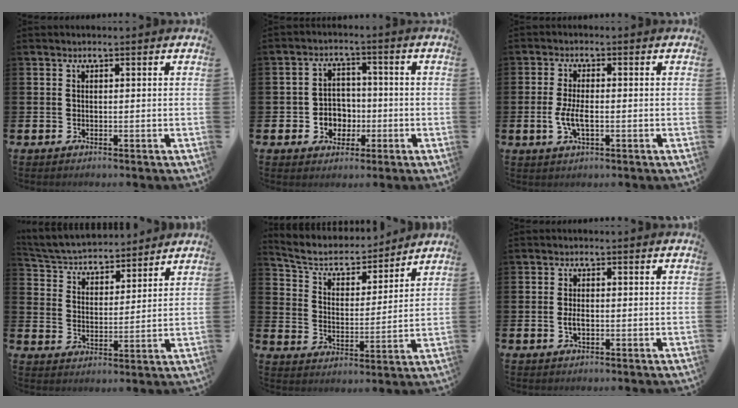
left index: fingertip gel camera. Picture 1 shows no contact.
{"total": 3.7, "force": [-0.7, 3.6, 0.5], "torque": [-0.022, 0.001, -0.021]}
{"total": 3.8, "force": [-0.7, 1.5, 3.4], "torque": [-0.072, -0.004, -0.017]}
{"total": 4.7, "force": [4.5, 1.3, 0.3], "torque": [-0.037, -0.035, 0.075]}
{"total": 6.2, "force": [5.6, 2.2, 1.5], "torque": [-0.068, -0.043, 0.093]}
{"total": 1.8, "force": [-0.2, 1.0, 1.5], "torque": [-0.028, 0.003, -0.006]}